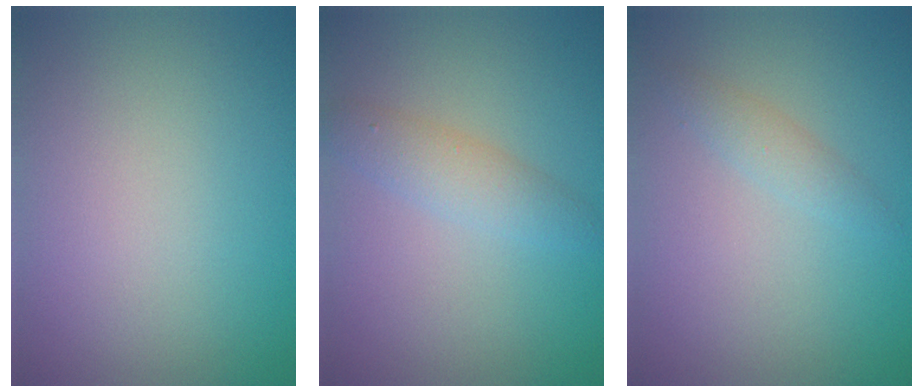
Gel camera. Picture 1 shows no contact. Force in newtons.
{"total": 2.4, "press": 2.4, "slide": 0.1}
{"total": 1.4, "press": 1.4, "slide": 0.0}